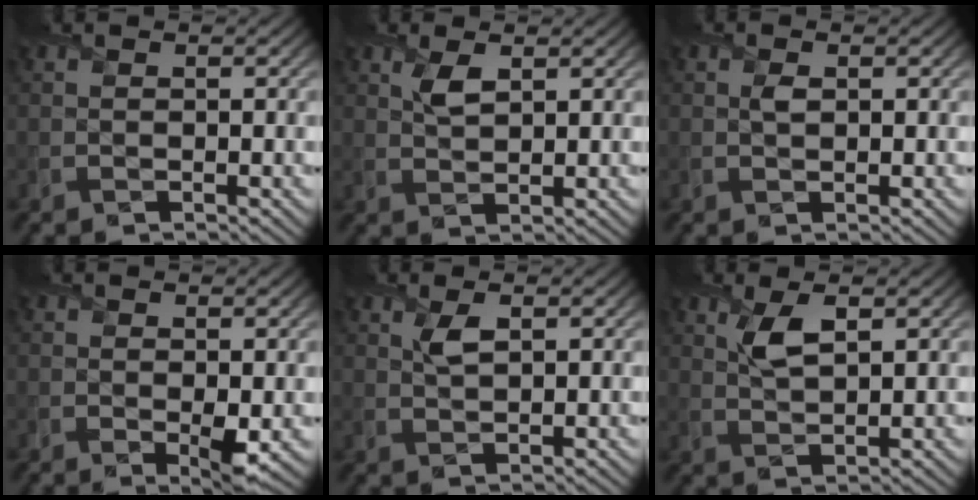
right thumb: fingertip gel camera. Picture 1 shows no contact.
{"total": 2.8, "force": [1.5, 1.1, 2.0], "torque": [-0.047, 0.002, 0.029]}
{"total": 1.2, "force": [0.3, 0.7, 0.9], "torque": [-0.020, 0.000, 0.006]}
{"total": 2.5, "force": [-0.1, 1.2, 2.1], "torque": [-0.036, -0.012, 0.002]}
{"total": 2.6, "force": [1.3, 1.0, 2.0], "torque": [-0.046, 0.003, 0.024]}
{"total": 4.1, "force": [2.1, 1.6, 3.2], "torque": [-0.072, 0.002, 0.039]}